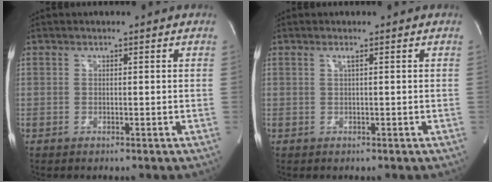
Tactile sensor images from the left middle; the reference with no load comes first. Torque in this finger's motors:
{"motor_torque": [0.04, 0.05, 0.20, 0.03]}